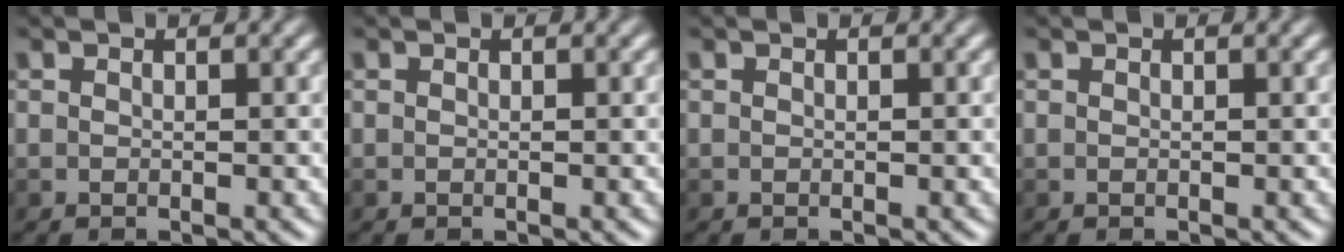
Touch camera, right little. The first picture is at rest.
{"total": 0.0}
{"total": 0.0}
{"total": 0.0}